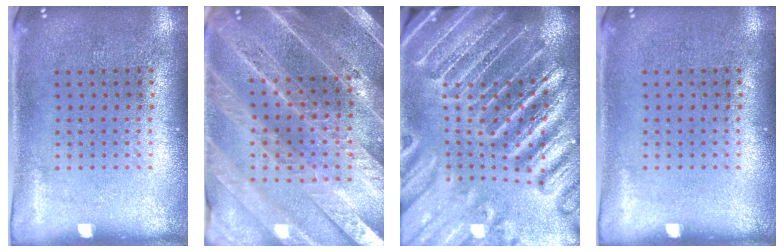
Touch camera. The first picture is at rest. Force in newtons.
{"total": 4.9, "press": 4.3, "slide": 2.3}
{"total": 4.4, "press": 4.1, "slide": 1.5}
{"total": 0.0}